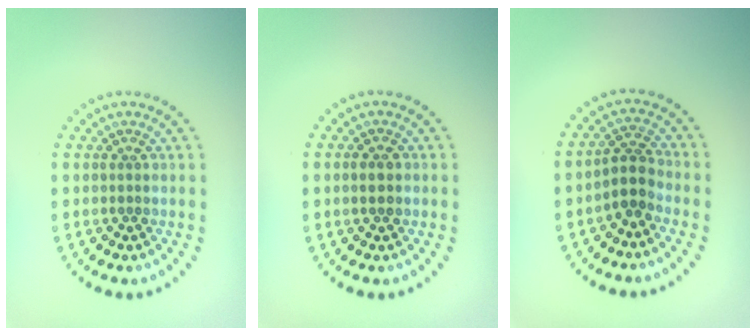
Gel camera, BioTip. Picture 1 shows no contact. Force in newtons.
{"total": 1.0, "press": 1.0, "slide": 0.0}
{"total": 2.5, "press": 2.1, "slide": 1.4}